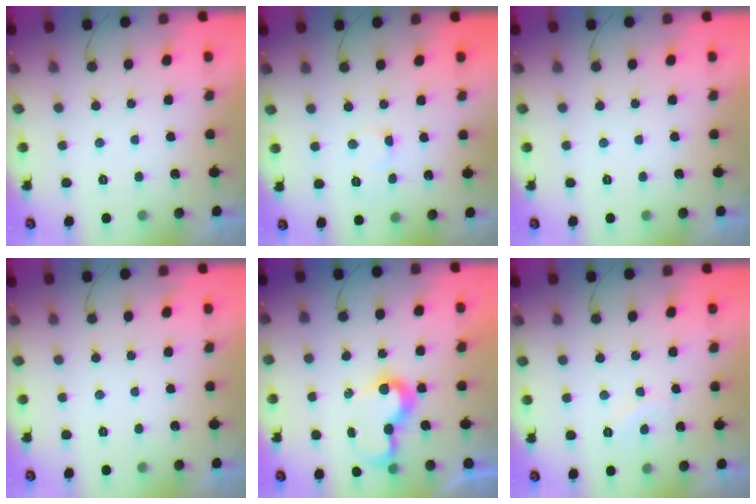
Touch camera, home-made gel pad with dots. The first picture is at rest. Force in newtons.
{"total": 3.3, "press": 3.3, "slide": 0.4}
{"total": 0.0}
{"total": 0.0}
{"total": 8.7, "press": 8.7, "slide": 0.2}
{"total": 5.8, "press": 5.8, "slide": 0.6}